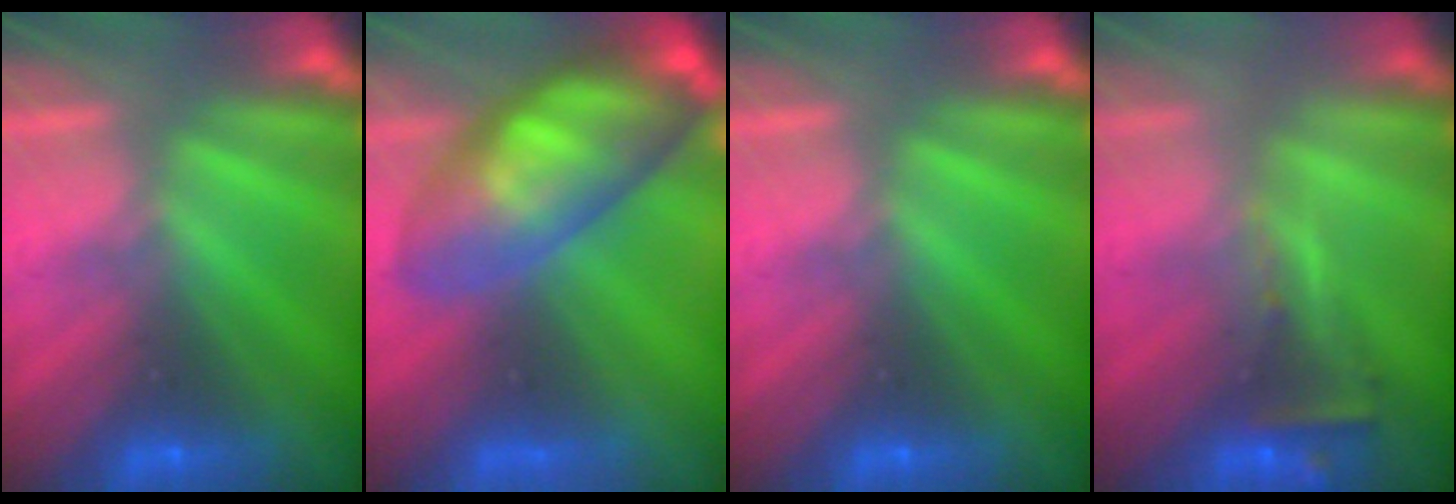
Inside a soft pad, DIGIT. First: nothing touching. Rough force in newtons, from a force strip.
{"total": 11.0}
{"total": 0.0}
{"total": 2.5}